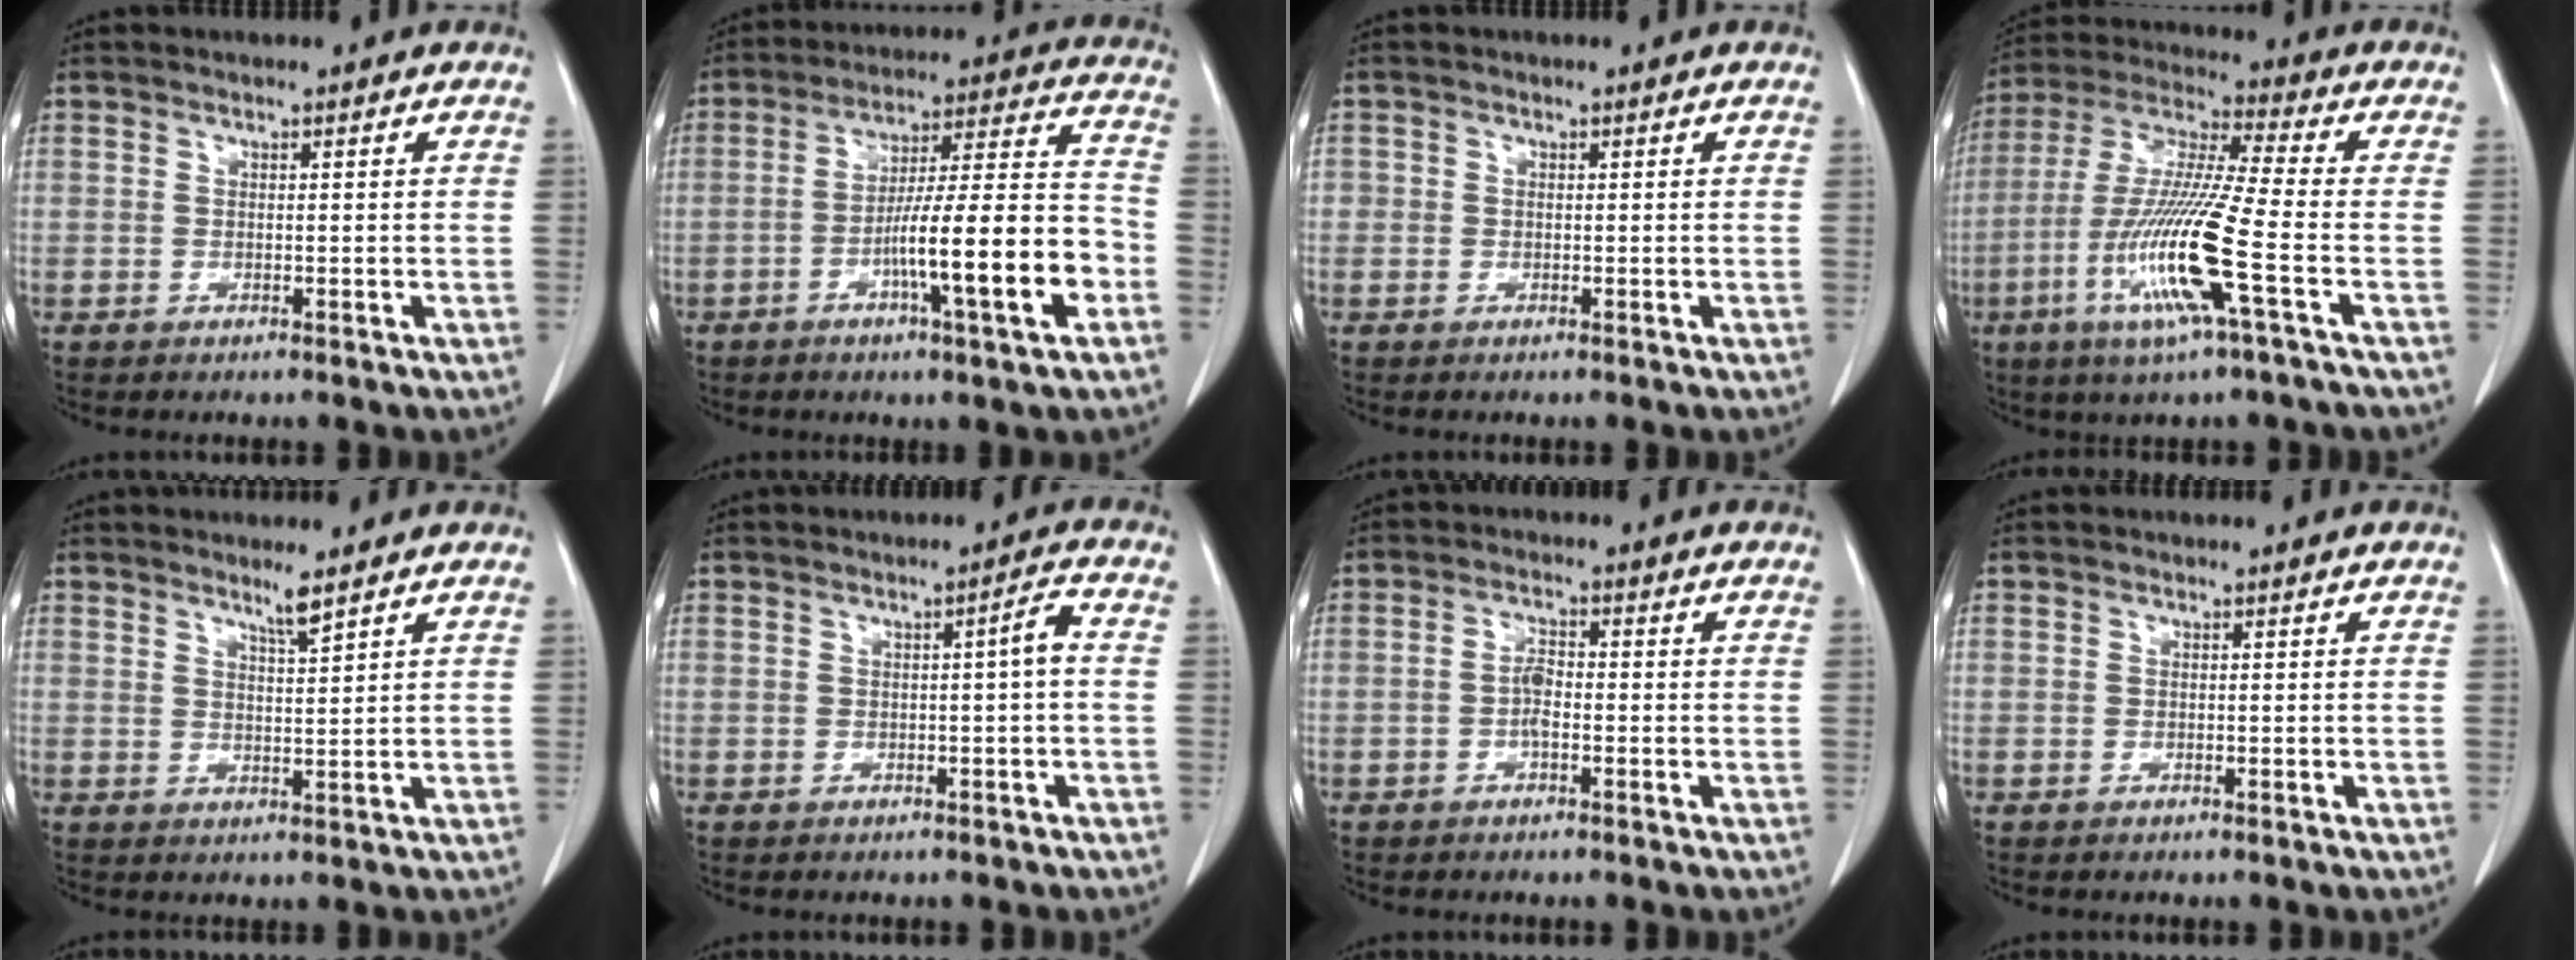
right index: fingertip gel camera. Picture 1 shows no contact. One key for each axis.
{"total": 16.1, "fx": -5.6, "fy": 0.5, "fz": 15.1, "tx": -0.244, "ty": 0.006, "tz": -0.087}
{"total": 0.6, "fx": 0.0, "fy": 0.6, "fz": 0.1, "tx": 0.007, "ty": 0.004, "tz": -0.003}
{"total": 15.5, "fx": -5.1, "fy": -0.5, "fz": 14.6, "tx": -0.302, "ty": -0.019, "tz": -0.105}
{"total": 2.7, "fx": 2.2, "fy": -0.5, "fz": 1.5, "tx": -0.031, "ty": -0.008, "tz": 0.041}
{"total": 2.3, "fx": 0.0, "fy": -0.2, "fz": 2.3, "tx": -0.033, "ty": 0.005, "tz": 0.001}
{"total": 2.6, "fx": -0.7, "fy": 0.9, "fz": 2.3, "tx": -0.043, "ty": 0.004, "tz": -0.015}
{"total": 0.0}